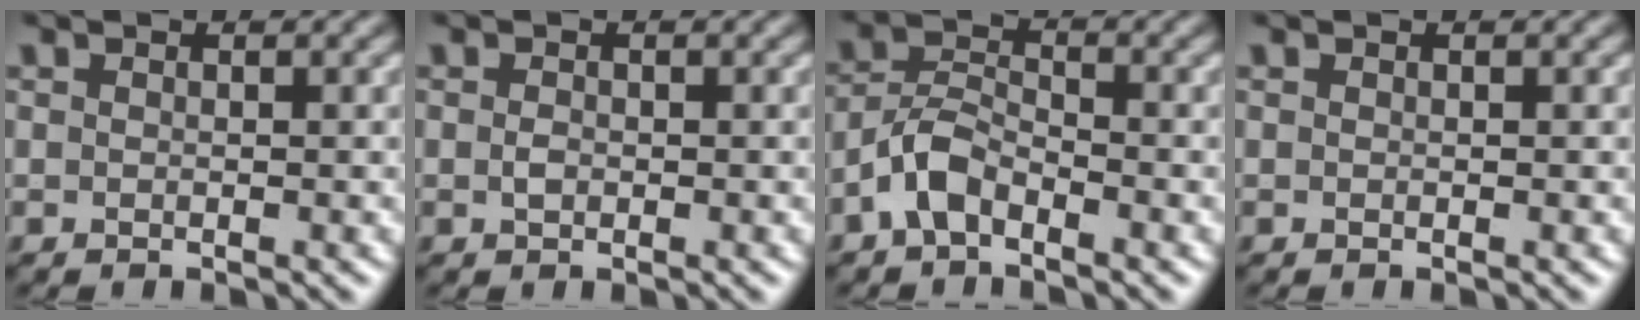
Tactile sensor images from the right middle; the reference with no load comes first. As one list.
[{"total": 0.8, "force": [-0.1, 0.5, 0.6], "torque": [-0.013, -0.001, -0.001]}, {"total": 3.3, "force": [-2.1, 1.5, 2.0], "torque": [-0.041, 0.012, -0.050]}, {"total": 0.0}]